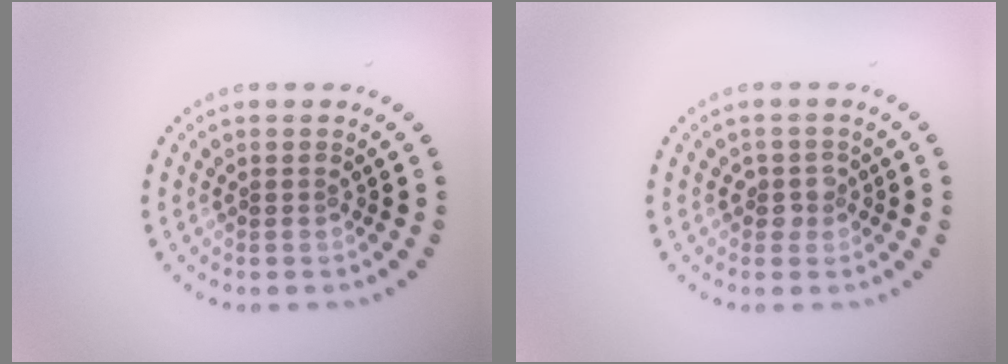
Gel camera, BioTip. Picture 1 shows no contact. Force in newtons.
{"total": 1.5, "press": 1.3, "slide": 0.9}